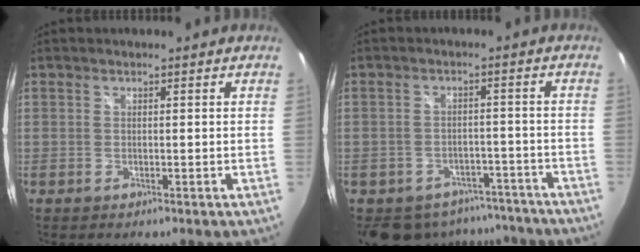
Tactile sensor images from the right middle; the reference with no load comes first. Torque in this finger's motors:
{"motor_torque": [1.09, -1.05, 0.09, 0.06]}